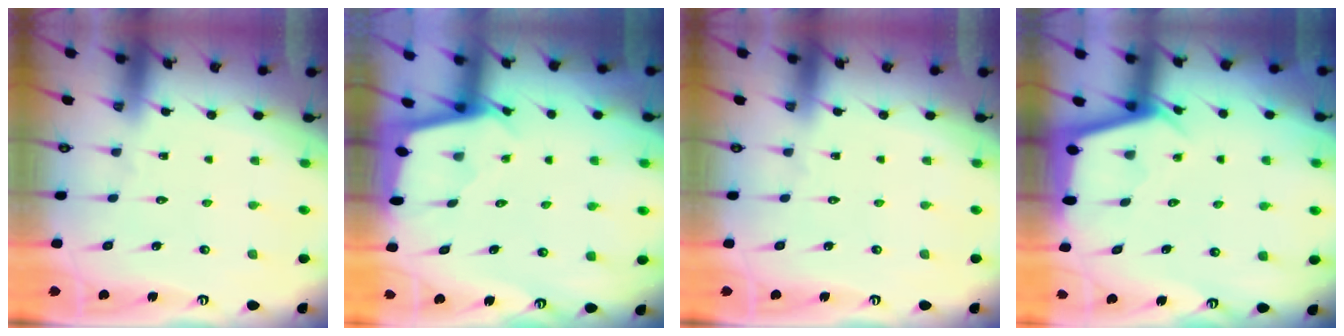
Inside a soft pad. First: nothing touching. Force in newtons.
{"total": 1.9, "press": 1.9, "slide": 0.2}
{"total": 0.0}
{"total": 2.8, "press": 2.8, "slide": 0.4}